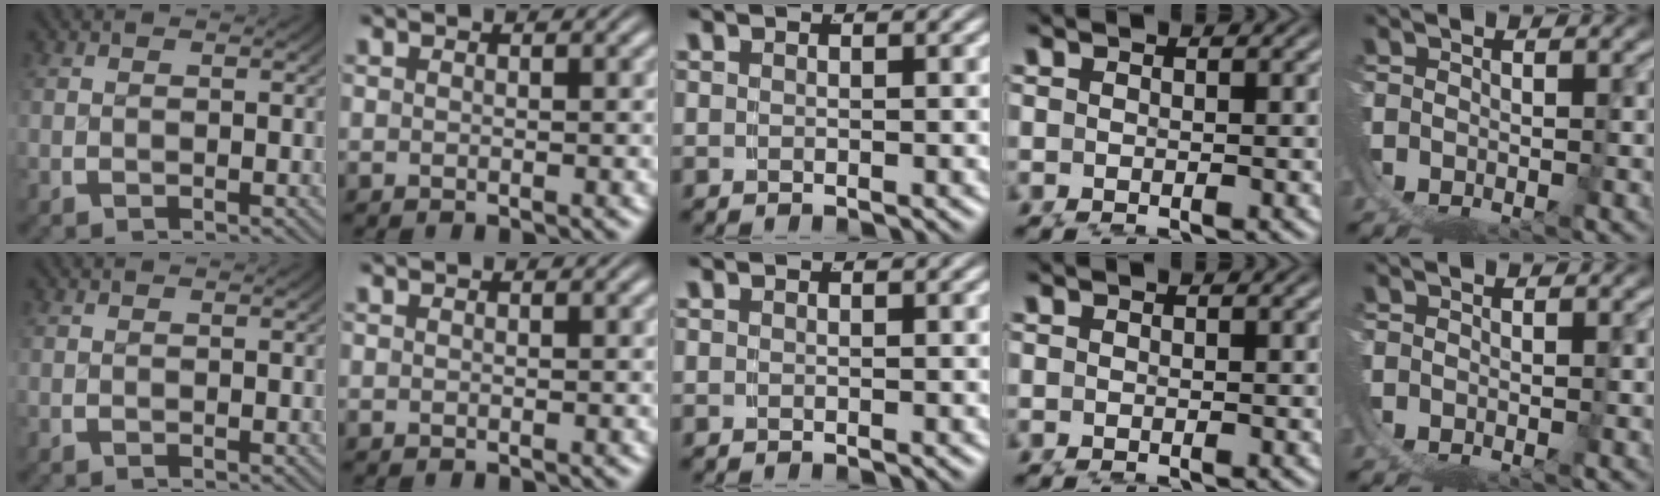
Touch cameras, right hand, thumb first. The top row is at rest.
{}